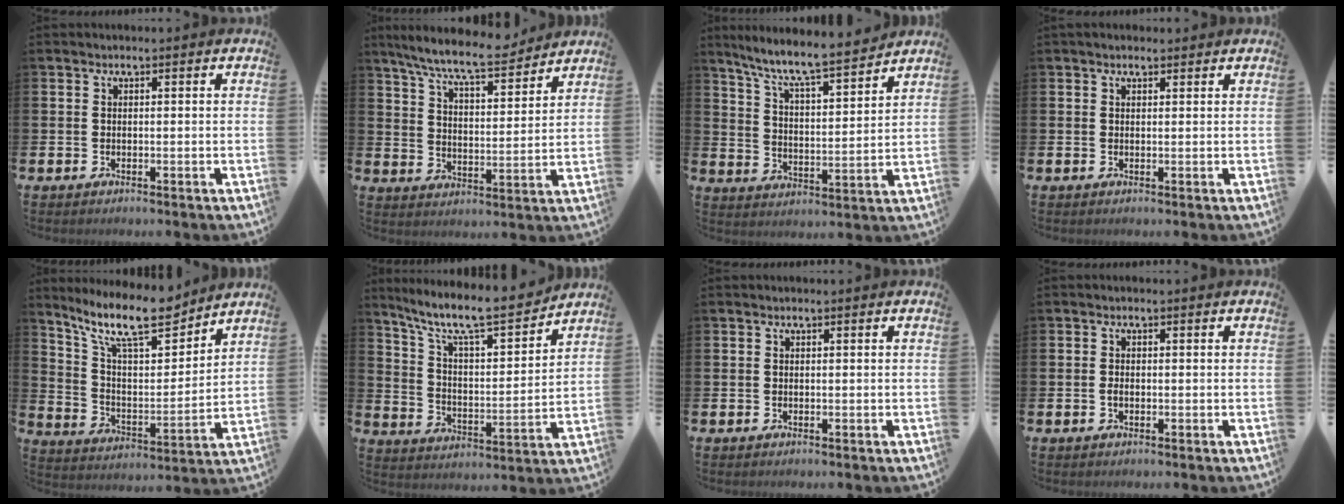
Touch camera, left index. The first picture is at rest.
{"total": 8.8, "force": [8.1, 1.0, 3.4], "torque": [-0.097, -0.041, 0.144]}
{"total": 8.3, "force": [7.7, 0.4, 3.1], "torque": [-0.097, -0.057, 0.131]}
{"total": 1.0, "force": [0.9, 0.5, 0.3], "torque": [0.003, 0.002, 0.013]}
{"total": 12.8, "force": [10.6, 3.4, 6.4], "torque": [-0.149, -0.056, 0.188]}
{"total": 10.3, "force": [9.0, 1.8, 4.7], "torque": [-0.115, -0.064, 0.151]}
{"total": 0.0}
{"total": 1.0, "force": [-0.4, 0.6, 0.7], "torque": [-0.013, 0.003, -0.008]}